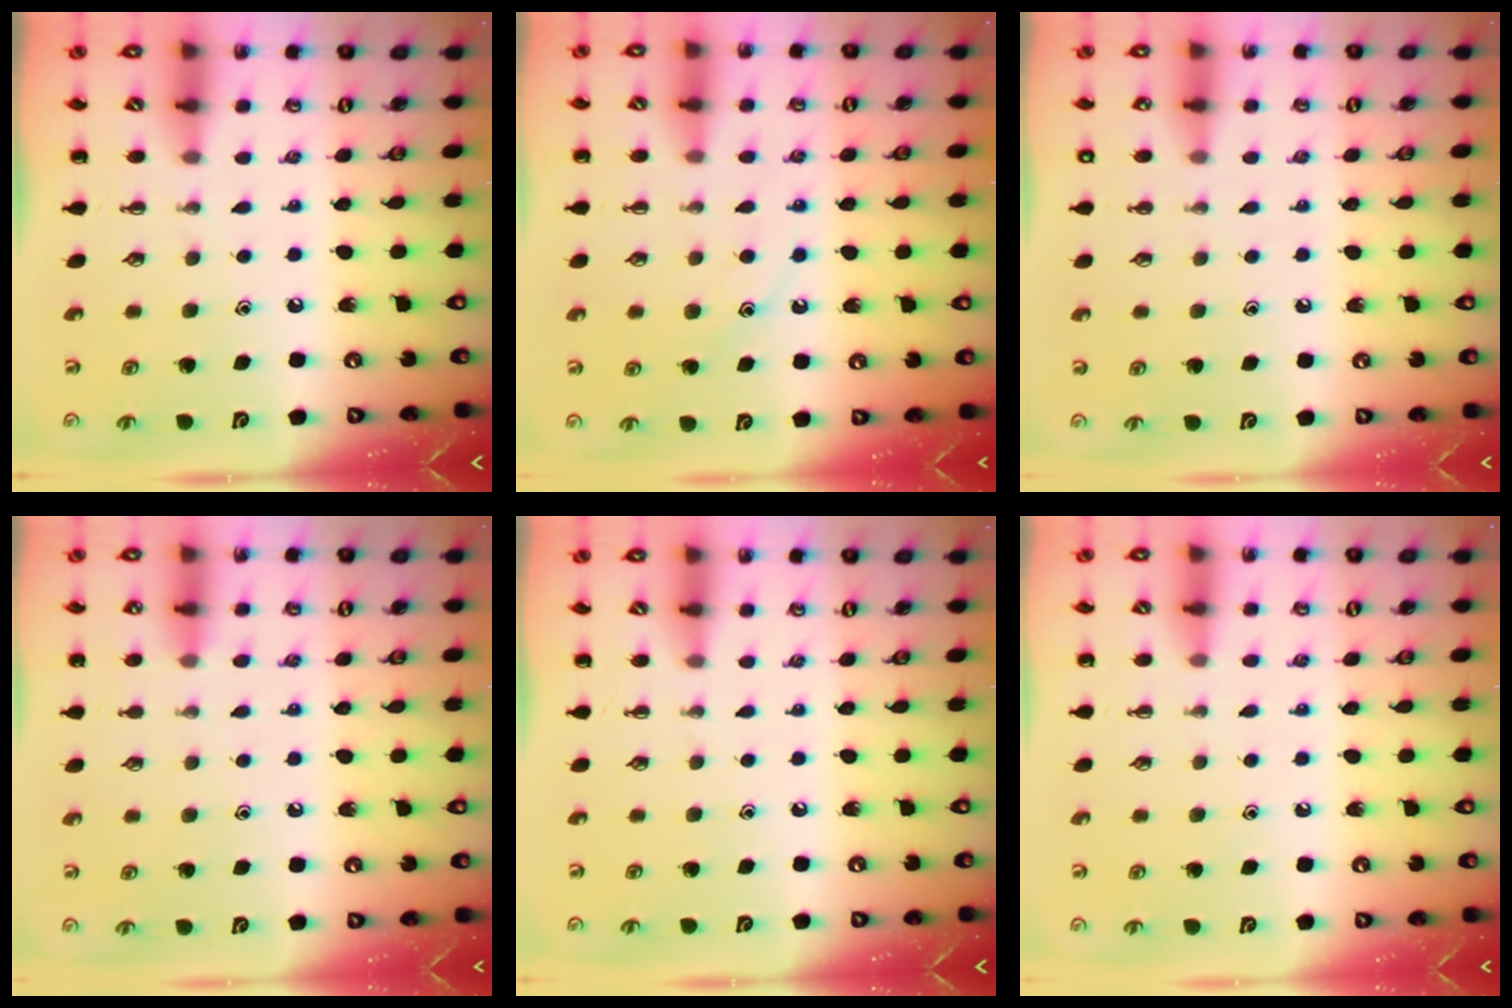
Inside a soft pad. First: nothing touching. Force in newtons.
{"total": 9.9, "press": 9.8, "slide": 1.1}
{"total": 1.8, "press": 1.8, "slide": 0.3}
{"total": 6.8, "press": 6.4, "slide": 2.3}
{"total": 0.0}
{"total": 6.3, "press": 6.0, "slide": 1.9}